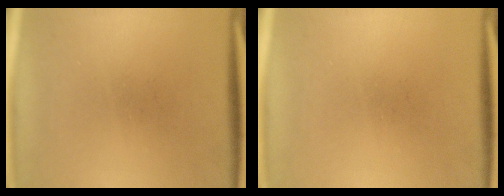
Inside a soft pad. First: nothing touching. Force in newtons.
{"total": 0.0}